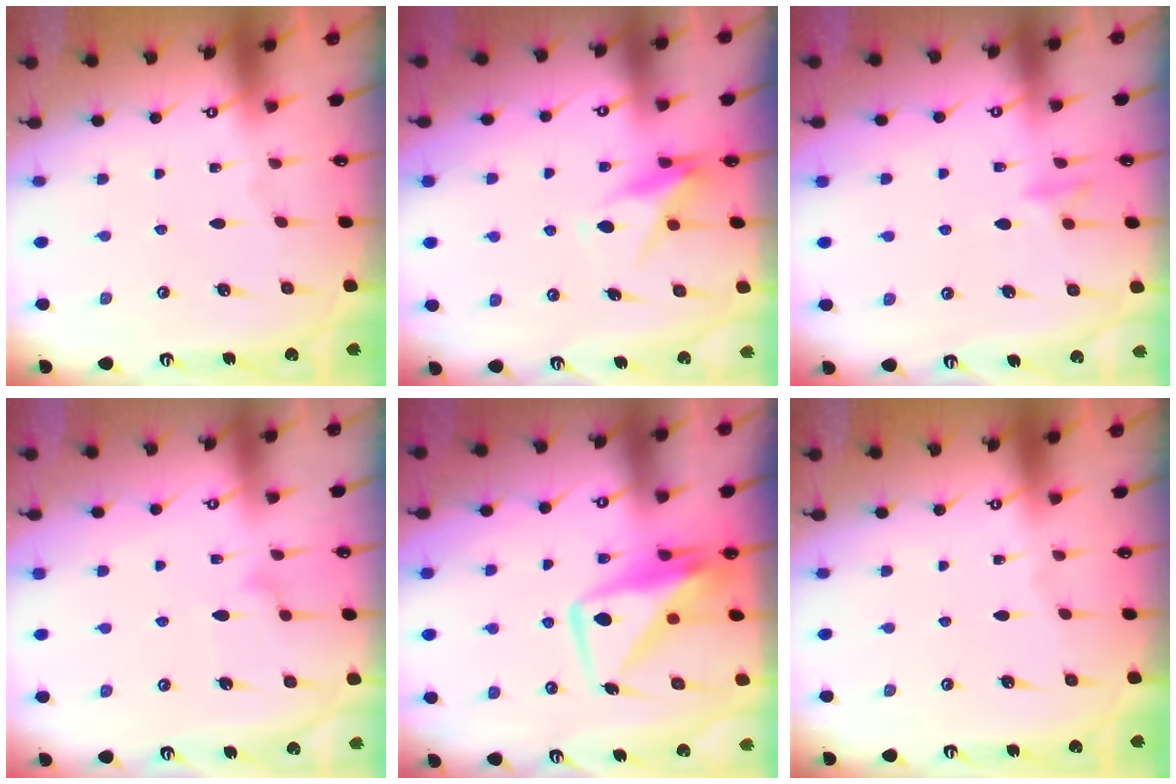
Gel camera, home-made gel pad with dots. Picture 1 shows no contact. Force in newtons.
{"total": 8.4, "press": 8.4, "slide": 0.9}
{"total": 8.4, "press": 8.3, "slide": 1.7}
{"total": 8.9, "press": 8.9, "slide": 0.5}
{"total": 11.0, "press": 11.0, "slide": 0.8}
{"total": 0.0}